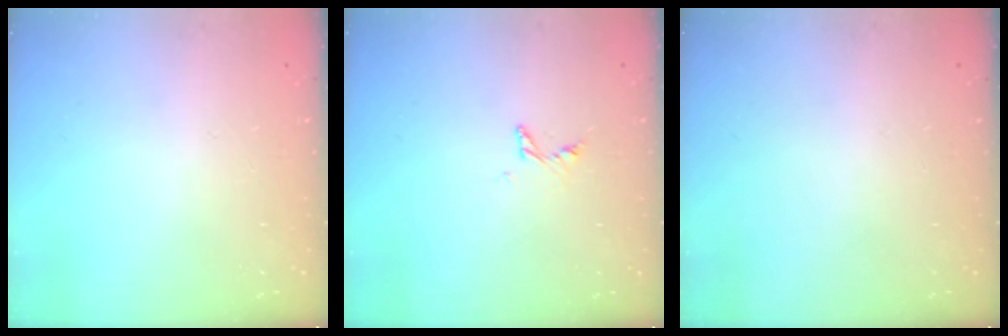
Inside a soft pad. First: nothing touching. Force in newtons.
{"total": 2.7, "press": 2.7, "slide": 0.1}
{"total": 0.0}